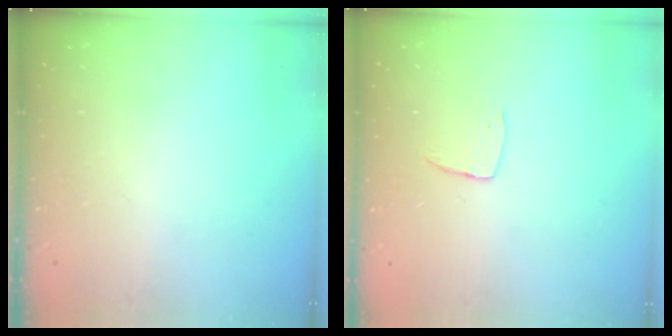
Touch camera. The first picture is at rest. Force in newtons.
{"total": 4.8, "press": 4.8, "slide": 0.4}